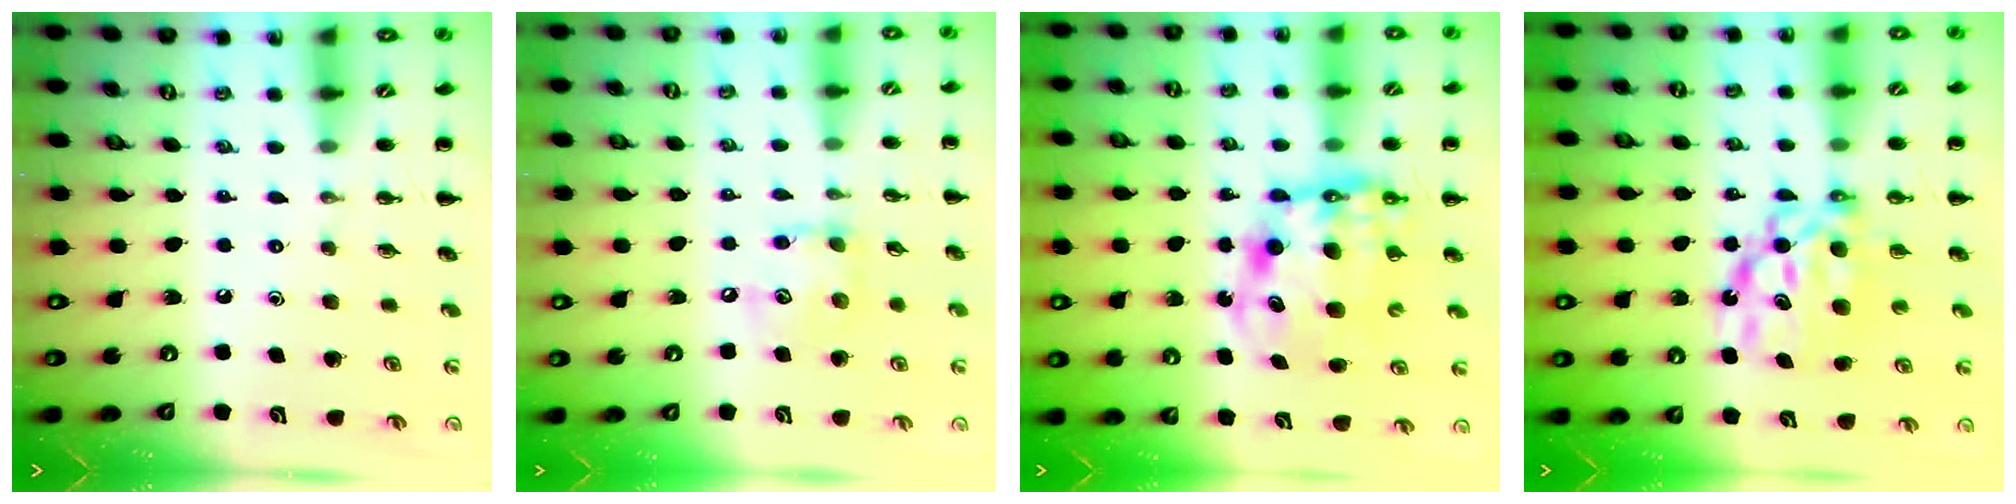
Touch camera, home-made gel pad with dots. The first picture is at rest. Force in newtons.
{"total": 9.6, "press": 9.6, "slide": 0.7}
{"total": 11.1, "press": 10.7, "slide": 3.0}
{"total": 8.7, "press": 8.6, "slide": 1.4}